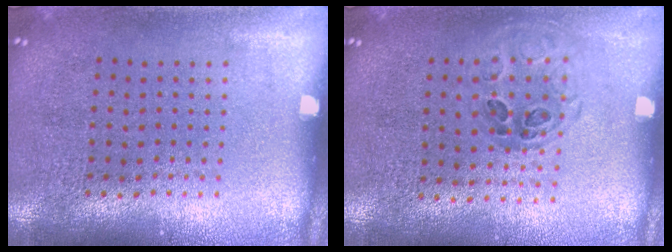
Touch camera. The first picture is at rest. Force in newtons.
{"total": 1.0, "press": 0.8, "slide": 0.6}